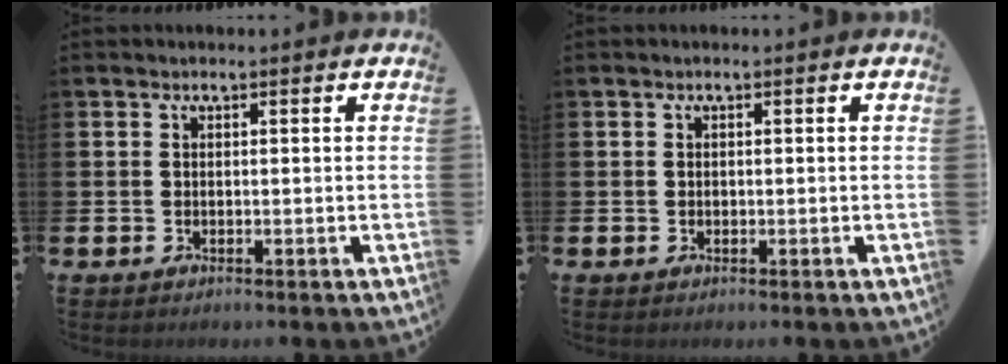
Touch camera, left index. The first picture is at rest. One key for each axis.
{"total": 0.0}